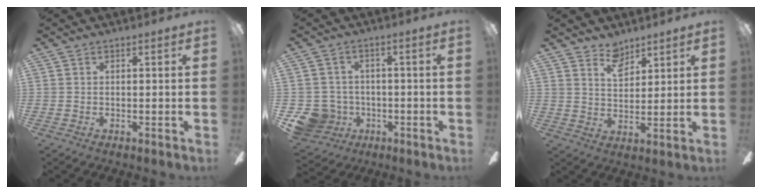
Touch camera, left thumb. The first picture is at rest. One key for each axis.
{"total": 8.2, "fx": -2.8, "fy": 7.5, "fz": 1.8, "tx": -0.061, "ty": 0.023, "tz": -0.047}
{"total": 6.4, "fx": 5.0, "fy": 3.5, "fz": 1.9, "tx": -0.030, "ty": -0.019, "tz": 0.091}